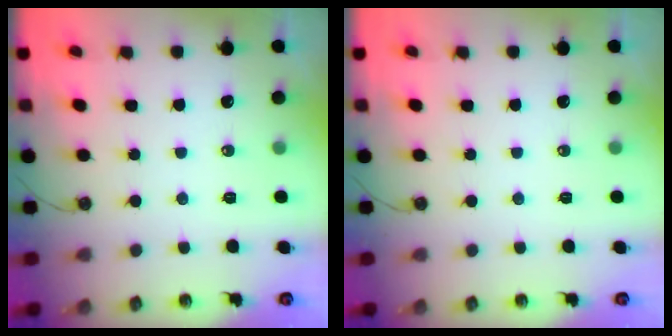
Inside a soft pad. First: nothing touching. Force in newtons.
{"total": 0.0}